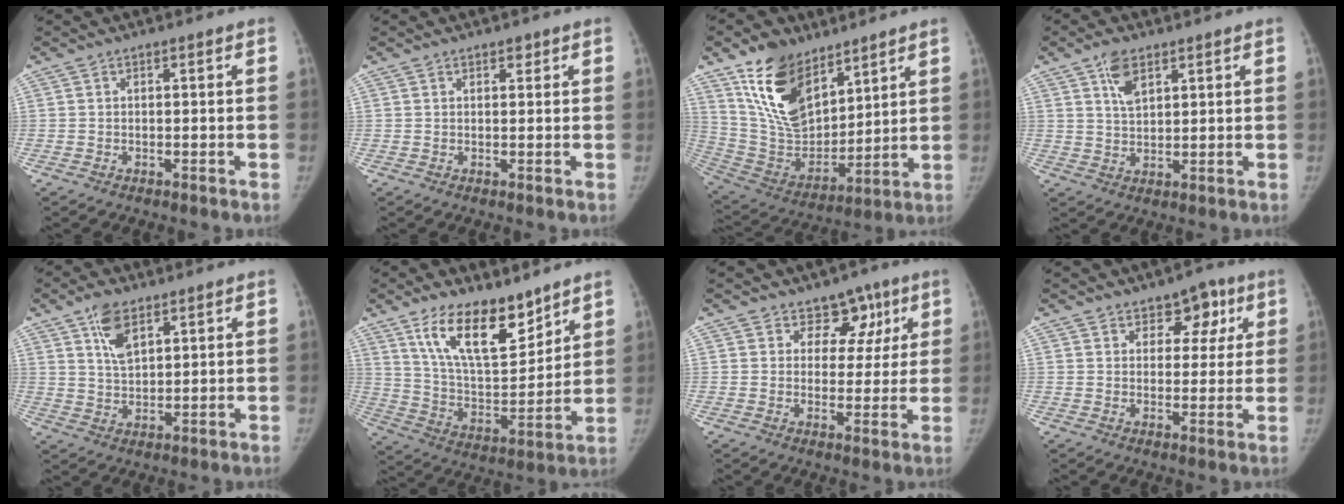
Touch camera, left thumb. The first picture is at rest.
{"total": 1.3, "force": [0.9, 0.7, 0.6], "torque": [0.001, -0.004, 0.011]}
{"total": 18.7, "force": [11.4, 10.4, 10.6], "torque": [-0.148, -0.059, 0.230]}
{"total": 5.4, "force": [3.0, 2.8, 3.5], "torque": [-0.053, -0.013, 0.058]}
{"total": 6.8, "force": [3.9, 3.4, 4.4], "torque": [-0.067, -0.019, 0.074]}
{"total": 16.7, "force": [11.5, 6.8, 10.0], "torque": [-0.128, -0.078, 0.214]}
{"total": 7.1, "force": [4.3, 5.4, 1.9], "torque": [0.025, -0.014, 0.058]}
{"total": 6.7, "force": [3.6, 4.5, 3.4], "torque": [-0.002, -0.013, 0.046]}